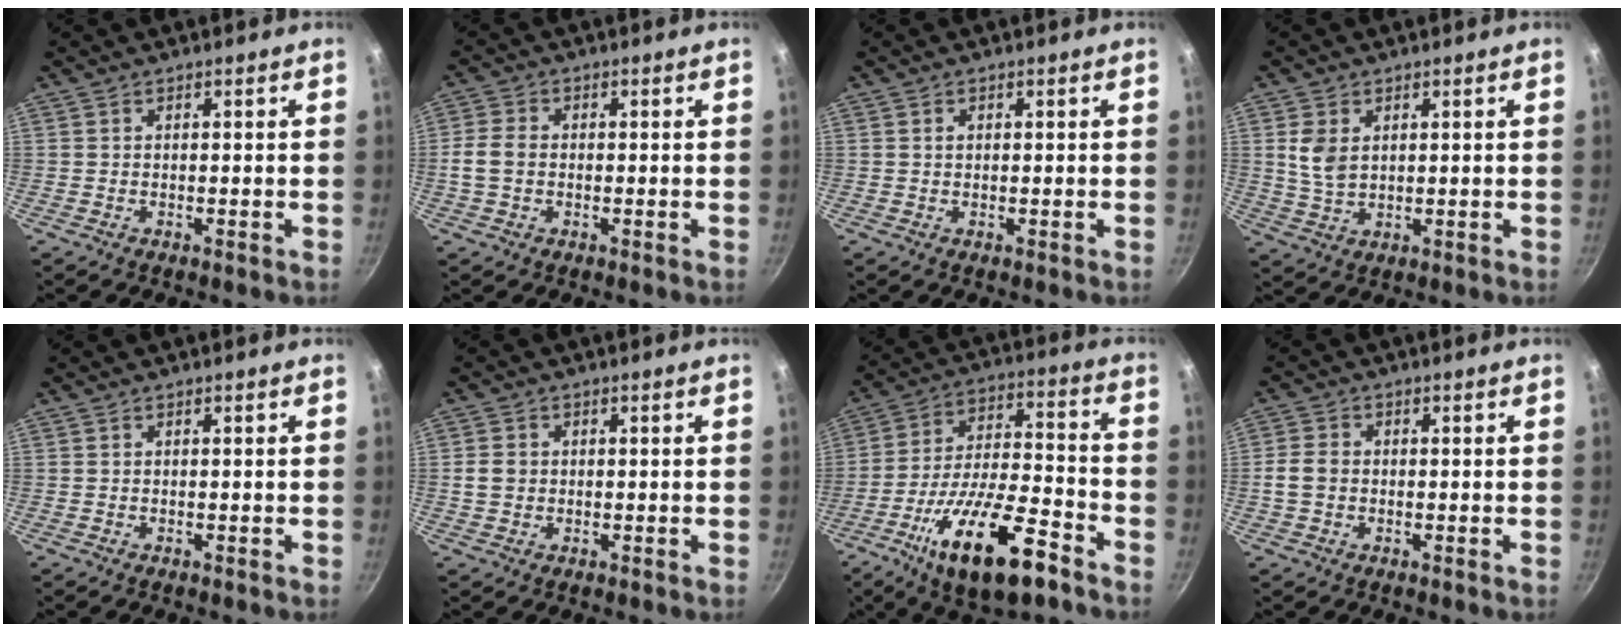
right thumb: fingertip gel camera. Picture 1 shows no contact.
{"total": 4.5, "force": [-0.5, 3.3, 3.0], "torque": [-0.058, 0.011, -0.014]}
{"total": 0.9, "force": [0.3, 0.7, 0.5], "torque": [-0.007, 0.004, 0.004]}
{"total": 5.5, "force": [1.5, 3.7, 3.8], "torque": [-0.071, -0.012, 0.034]}
{"total": 0.0}
{"total": 3.2, "force": [0.0, 2.8, 1.6], "torque": [-0.022, 0.005, -0.001]}
{"total": 20.4, "force": [-11.0, 7.1, 15.7], "torque": [-0.257, 0.044, -0.189]}
{"total": 4.4, "force": [-0.3, 3.4, 2.8], "torque": [-0.049, 0.009, -0.009]}